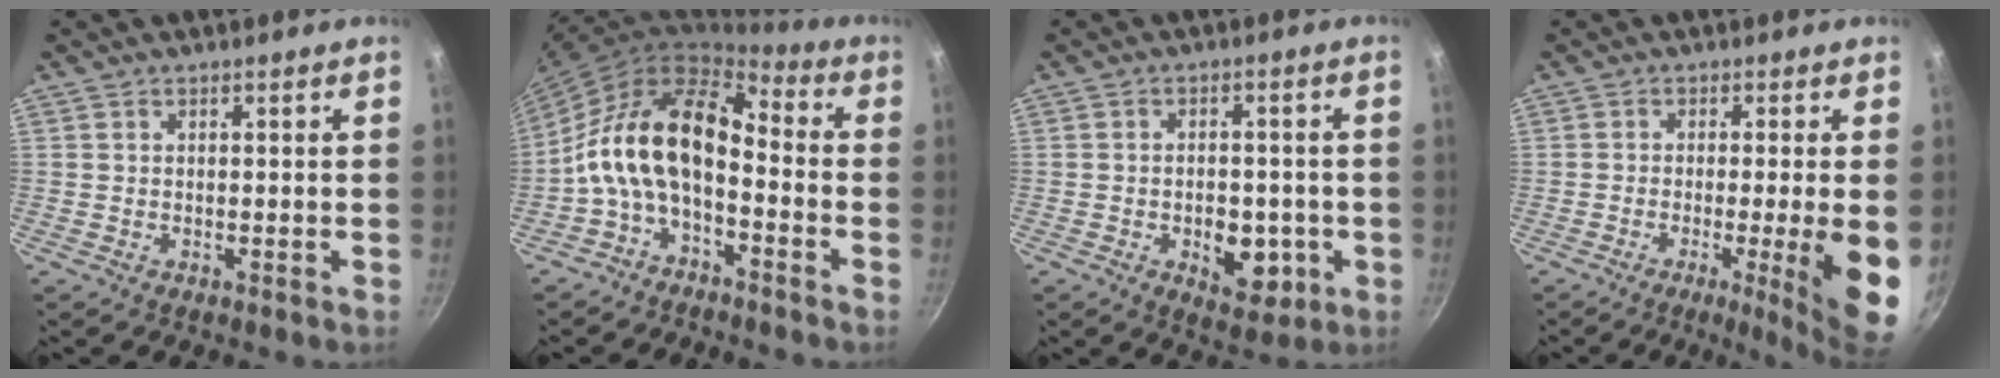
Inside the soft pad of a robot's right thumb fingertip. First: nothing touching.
{"total": 14.7, "force": [-3.7, 8.1, 11.7], "torque": [-0.203, 0.058, -0.085]}
{"total": 8.6, "force": [-2.4, 5.4, 6.3], "torque": [-0.055, 0.002, -0.025]}
{"total": 10.0, "force": [-2.2, 0.6, 9.8], "torque": [-0.135, -0.005, -0.029]}